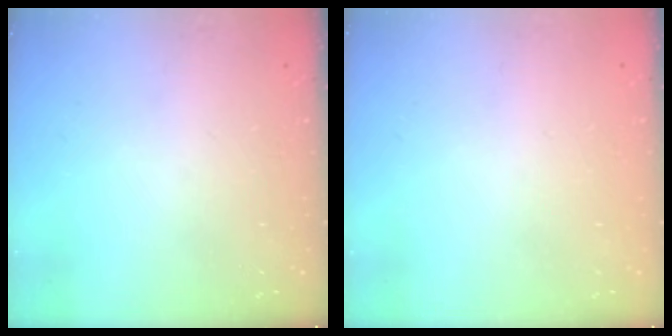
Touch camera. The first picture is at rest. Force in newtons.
{"total": 2.0, "press": 2.0, "slide": 0.1}